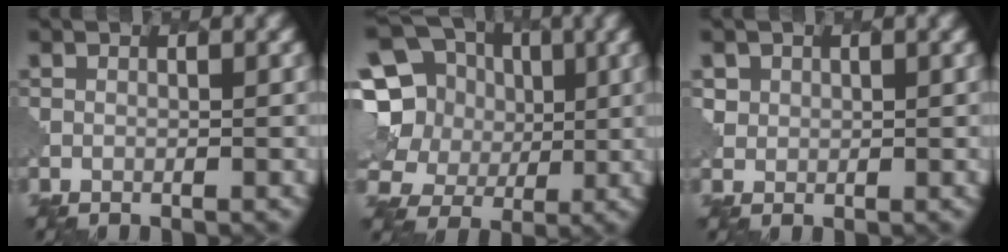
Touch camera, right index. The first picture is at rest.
{"total": 13.9, "force": [3.1, 12.4, 5.5], "torque": [-0.166, 0.033, 0.035]}
{"total": 1.5, "force": [0.8, 1.3, -0.3], "torque": [0.002, -0.004, 0.013]}